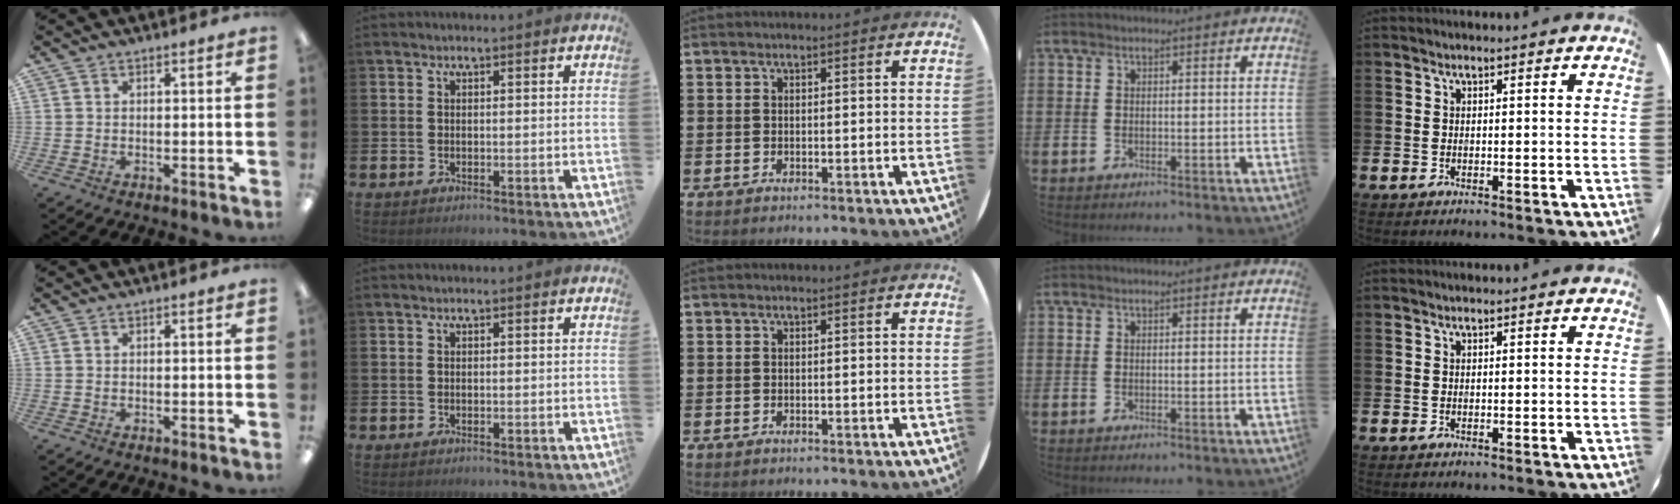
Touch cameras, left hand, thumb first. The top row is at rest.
{}